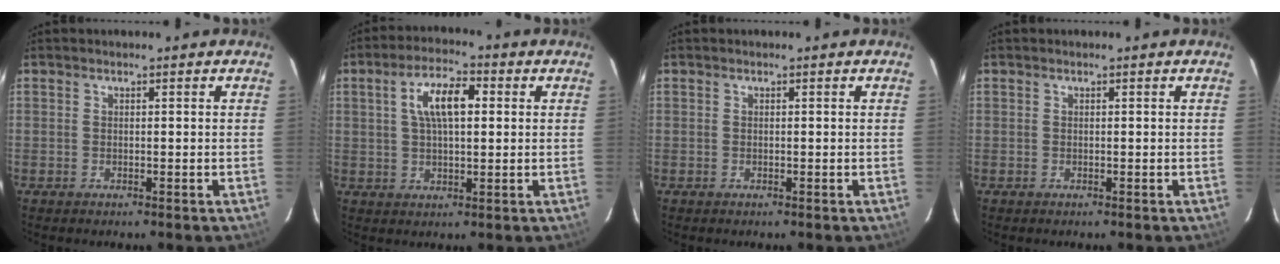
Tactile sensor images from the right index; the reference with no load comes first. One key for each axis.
{"total": 8.3, "fx": 1.9, "fy": 3.4, "fz": 7.3, "tx": -0.133, "ty": 0.019, "tz": 0.034}
{"total": 0.0}
{"total": 0.0}